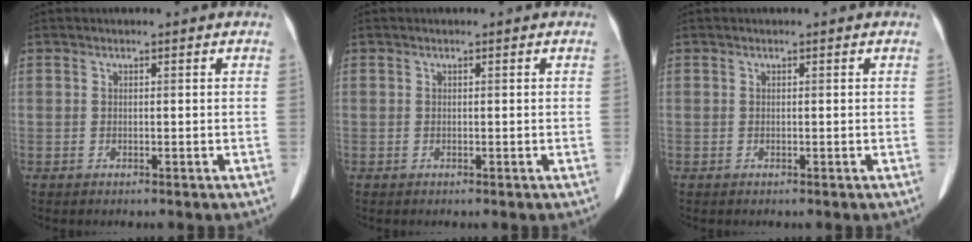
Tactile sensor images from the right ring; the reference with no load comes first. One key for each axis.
{"total": 0.0}
{"total": 0.0}